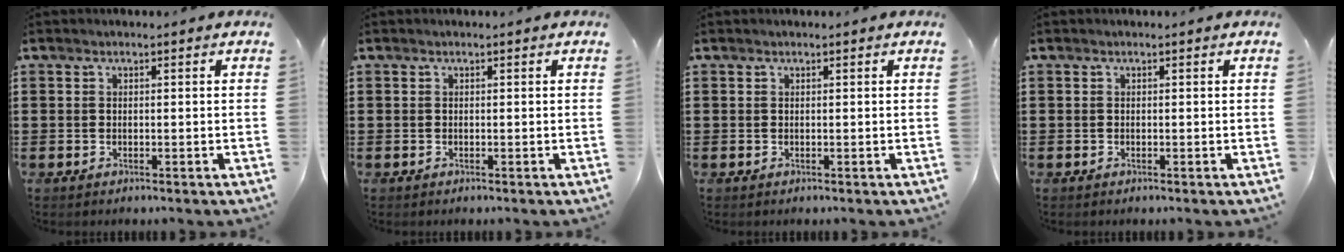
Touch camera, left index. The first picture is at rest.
{"total": 0.0}
{"total": 0.0}
{"total": 0.0}